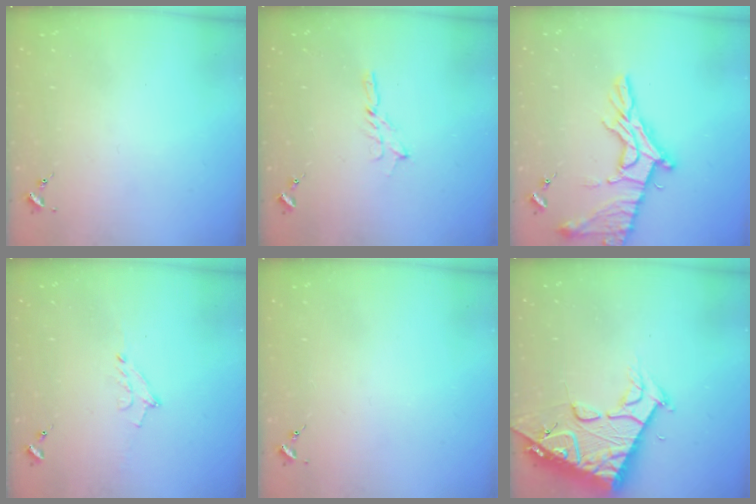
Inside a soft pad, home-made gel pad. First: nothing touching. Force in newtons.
{"total": 2.0, "press": 2.0, "slide": 0.2}
{"total": 16.5, "press": 16.5, "slide": 1.3}
{"total": 6.2, "press": 6.1, "slide": 0.9}
{"total": 0.0}
{"total": 17.7, "press": 17.6, "slide": 1.7}